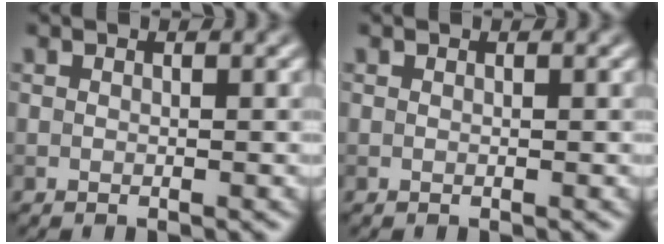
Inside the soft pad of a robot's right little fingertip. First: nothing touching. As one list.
[{"total": 0.0}]